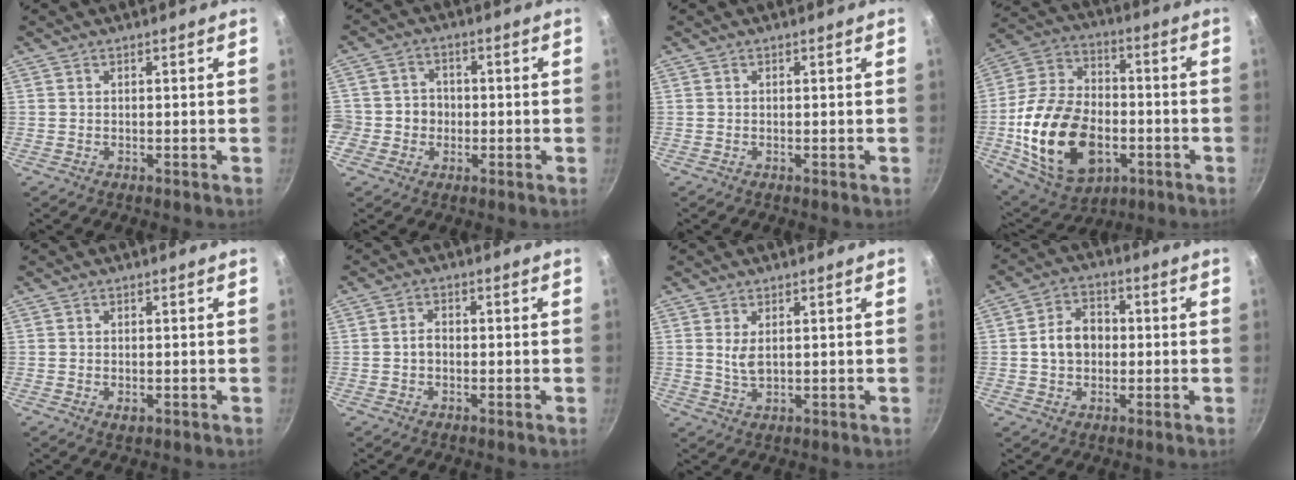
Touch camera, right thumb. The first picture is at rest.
{"total": 5.8, "force": [-1.3, 5.5, 1.6], "torque": [0.005, 0.019, -0.034]}
{"total": 0.0}
{"total": 24.3, "force": [-5.6, 15.8, 17.7], "torque": [-0.317, 0.028, -0.089]}
{"total": 1.7, "force": [-0.4, 1.1, 1.2], "torque": [-0.019, -0.003, -0.005]}
{"total": 2.6, "force": [-0.4, 1.9, 1.7], "torque": [-0.021, 0.013, -0.007]}
{"total": 3.3, "force": [0.8, 1.7, 2.8], "torque": [-0.049, -0.010, 0.021]}
{"total": 8.0, "force": [0.0, 6.1, 5.1], "torque": [-0.061, 0.017, -0.009]}